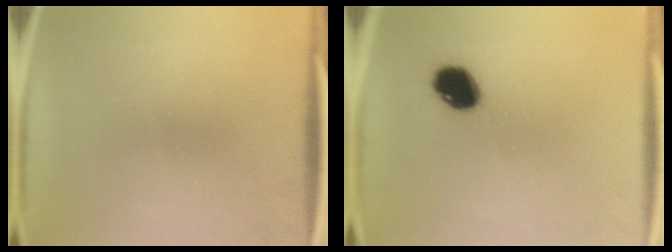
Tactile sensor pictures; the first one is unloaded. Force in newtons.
{"total": 8.1}